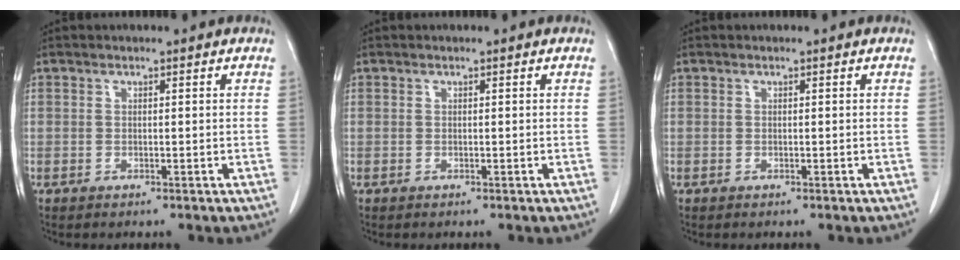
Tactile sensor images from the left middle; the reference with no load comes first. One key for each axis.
{"total": 0.0}
{"total": 0.0}